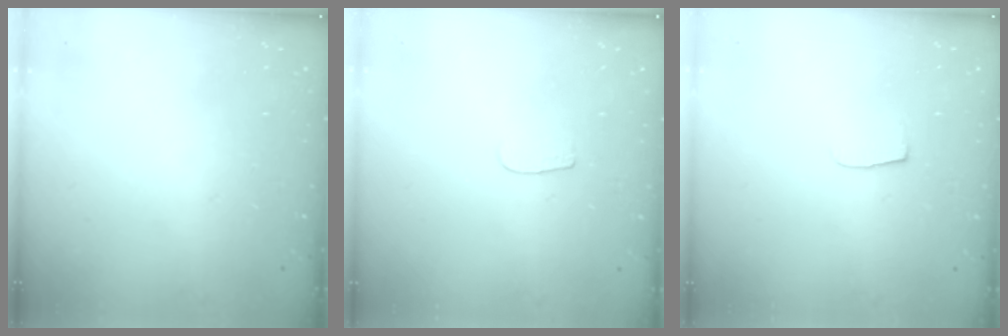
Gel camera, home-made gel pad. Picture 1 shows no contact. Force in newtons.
{"total": 4.3, "press": 4.3, "slide": 0.5}
{"total": 4.2, "press": 4.1, "slide": 0.5}